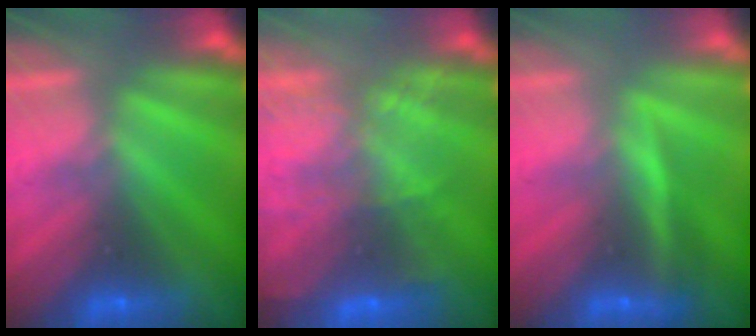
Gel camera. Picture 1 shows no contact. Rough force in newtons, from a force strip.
{"total": 7.9}
{"total": 2.9}